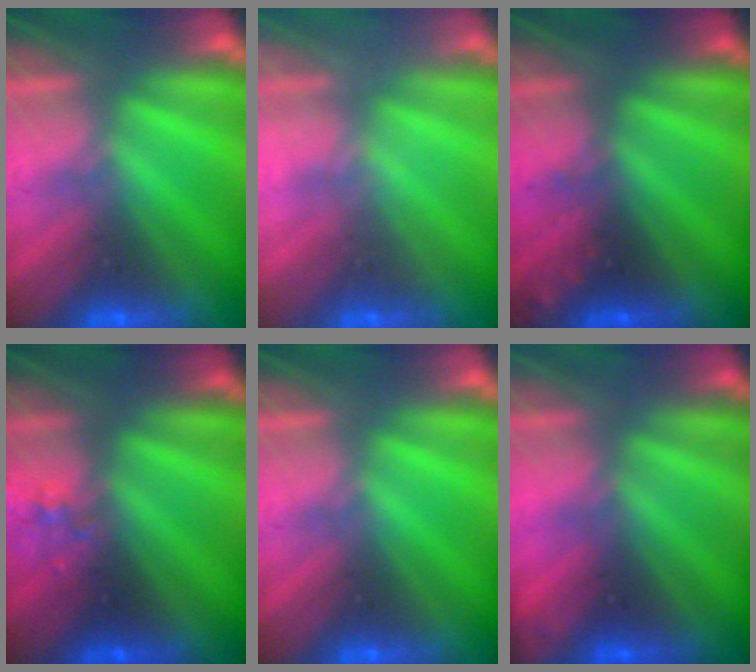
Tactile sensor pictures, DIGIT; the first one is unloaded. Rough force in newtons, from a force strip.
{"total": 2.3}
{"total": 2.5}
{"total": 2.3}
{"total": 0.0}
{"total": 2.0}